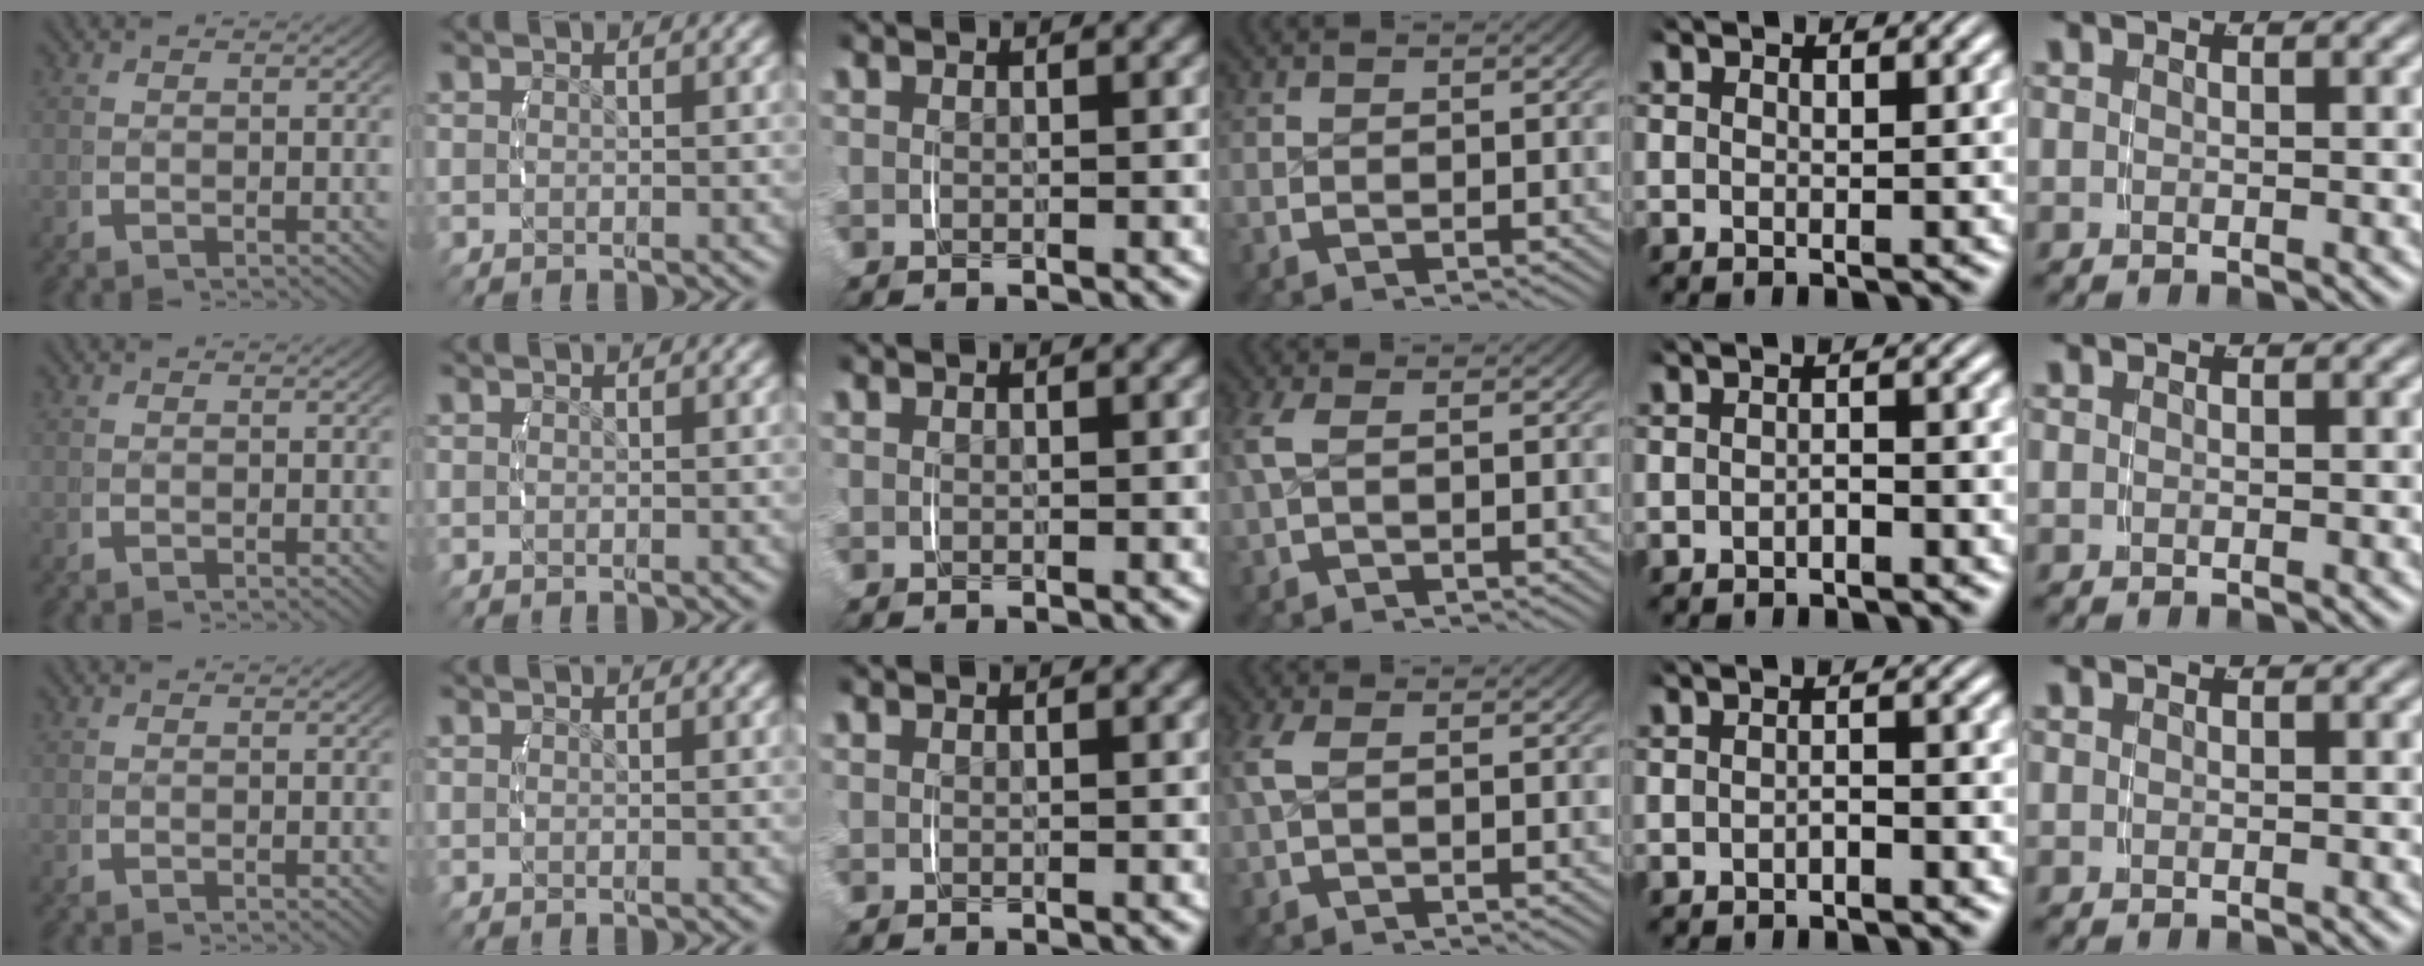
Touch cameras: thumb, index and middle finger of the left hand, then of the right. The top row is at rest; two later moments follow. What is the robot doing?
{"motion": "lift_and_place", "object": "toothpaste"}